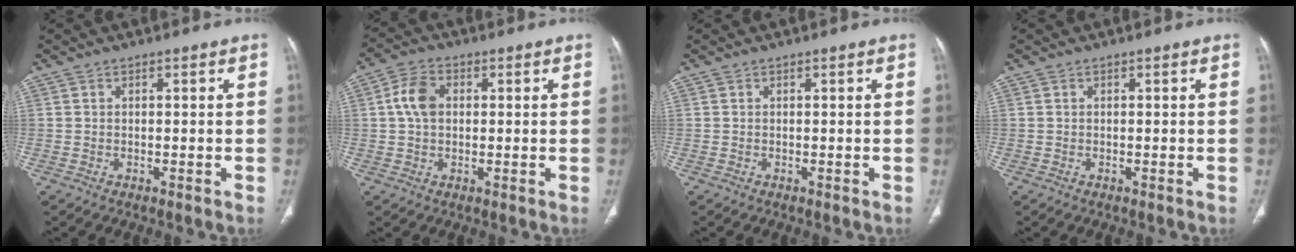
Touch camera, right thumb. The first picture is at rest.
{"total": 6.0, "force": [0.9, 4.2, 4.2], "torque": [-0.079, 0.011, 0.012]}
{"total": 0.0}
{"total": 0.0}